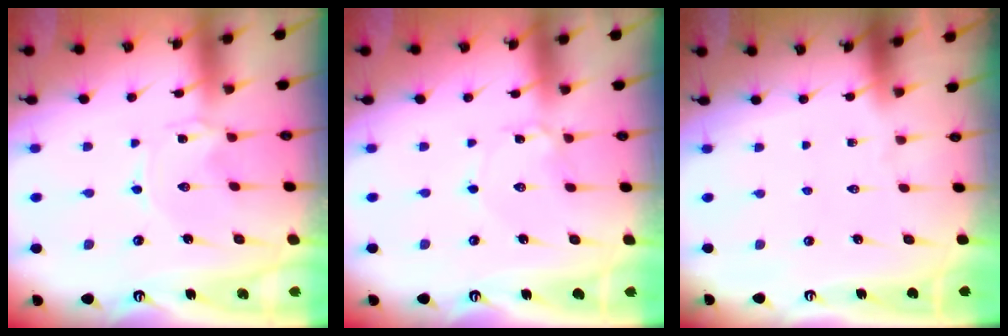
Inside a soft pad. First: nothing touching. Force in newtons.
{"total": 1.5, "press": 1.5, "slide": 0.1}
{"total": 0.0}